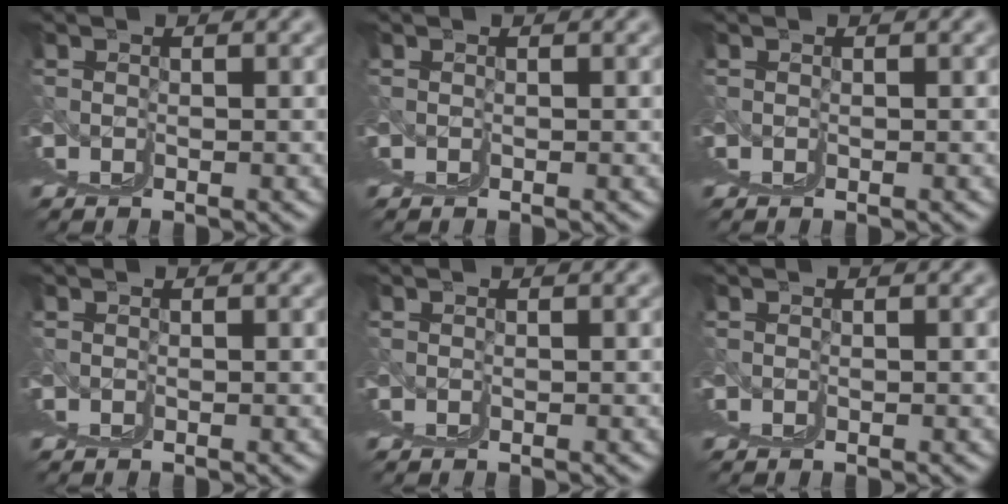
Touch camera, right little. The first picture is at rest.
{"total": 0.0}
{"total": 0.0}
{"total": 0.0}
{"total": 0.0}
{"total": 0.0}